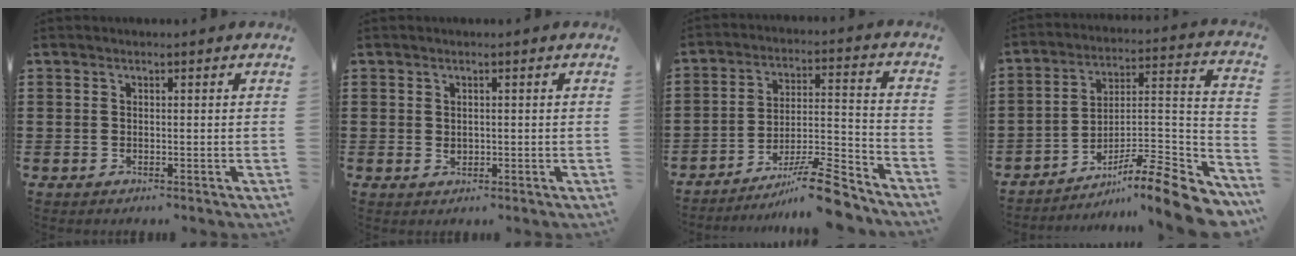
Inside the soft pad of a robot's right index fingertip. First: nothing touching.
{"total": 0.8, "force": [0.1, 0.6, 0.5], "torque": [-0.011, 0.003, 0.002]}
{"total": 11.3, "force": [-9.3, 1.1, 6.3], "torque": [-0.086, 0.035, -0.173]}
{"total": 11.3, "force": [-8.6, 1.2, 7.2], "torque": [-0.098, 0.017, -0.160]}